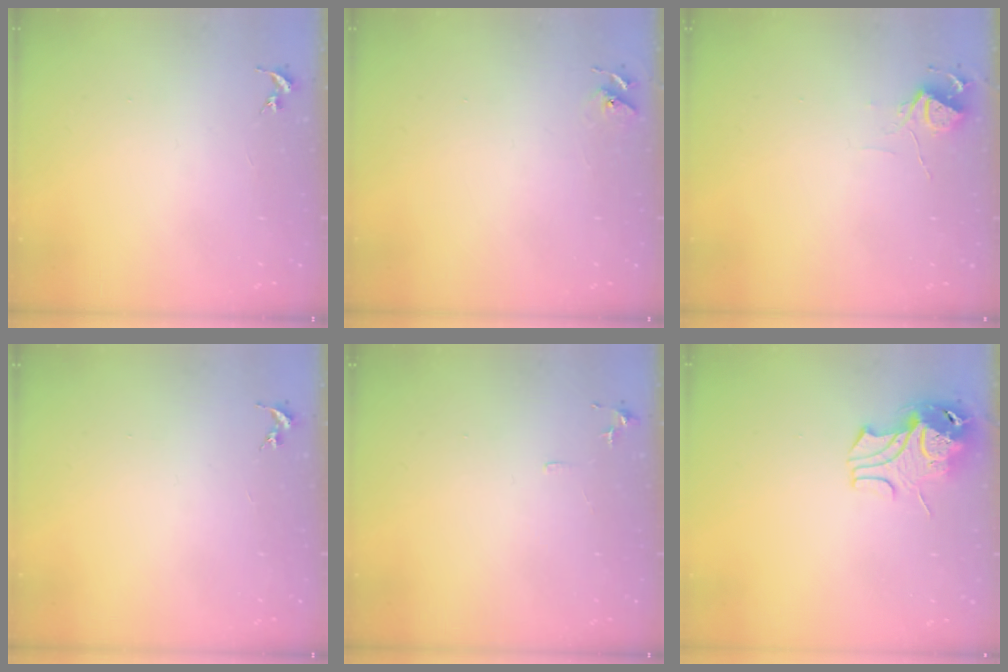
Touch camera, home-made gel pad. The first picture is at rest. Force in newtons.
{"total": 5.8, "press": 5.8, "slide": 0.7}
{"total": 6.0, "press": 6.0, "slide": 0.7}
{"total": 0.0}
{"total": 5.7, "press": 5.6, "slide": 0.6}
{"total": 9.7, "press": 9.6, "slide": 1.4}